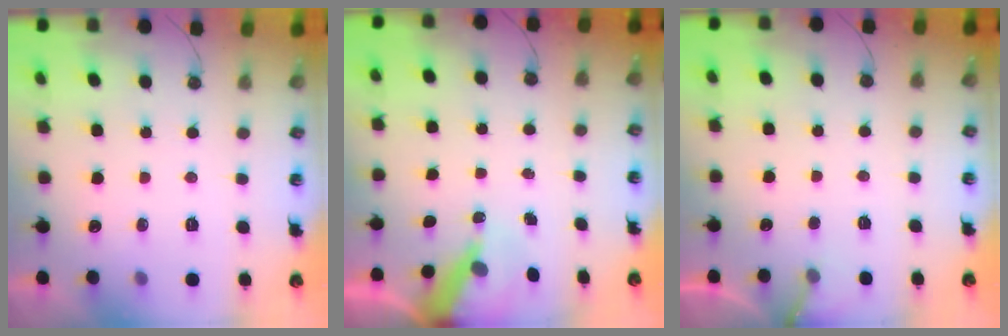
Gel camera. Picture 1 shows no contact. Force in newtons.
{"total": 7.4, "press": 7.3, "slide": 1.0}
{"total": 4.8, "press": 4.8, "slide": 0.3}